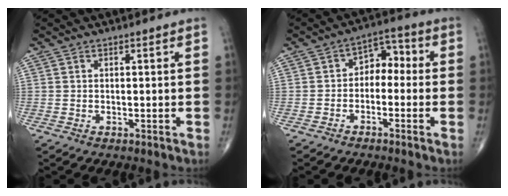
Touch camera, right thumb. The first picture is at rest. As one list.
[{"total": 5.8, "force": [-1.1, 4.1, 3.9], "torque": [-0.030, 0.037, -0.034]}]